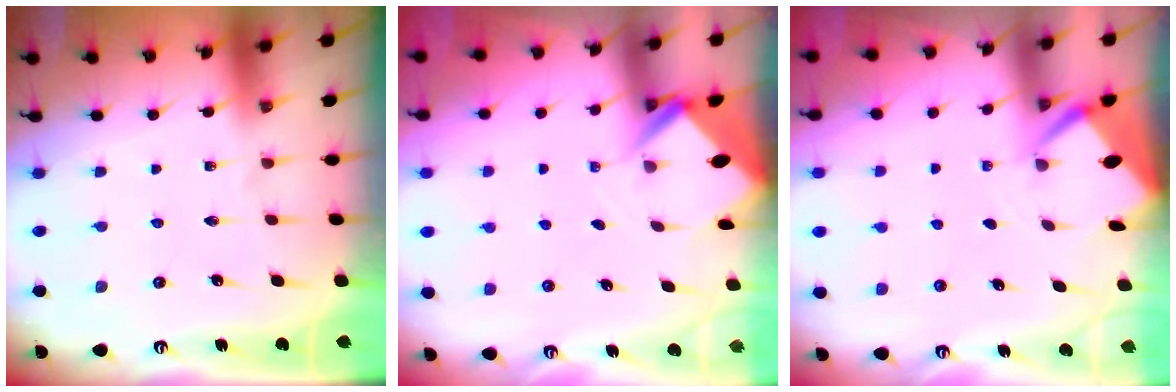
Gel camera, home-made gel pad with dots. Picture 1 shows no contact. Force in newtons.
{"total": 2.5, "press": 2.5, "slide": 0.1}
{"total": 2.6, "press": 2.6, "slide": 0.3}